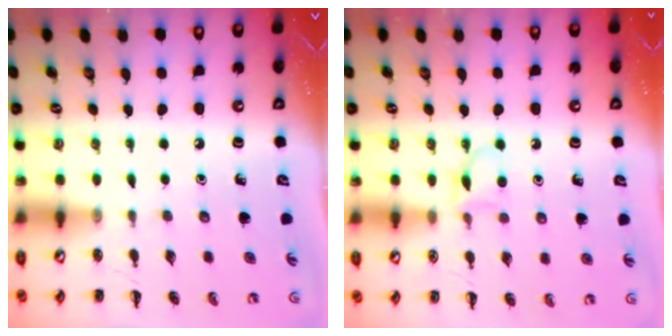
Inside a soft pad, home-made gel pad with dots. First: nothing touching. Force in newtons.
{"total": 4.7, "press": 4.4, "slide": 1.5}